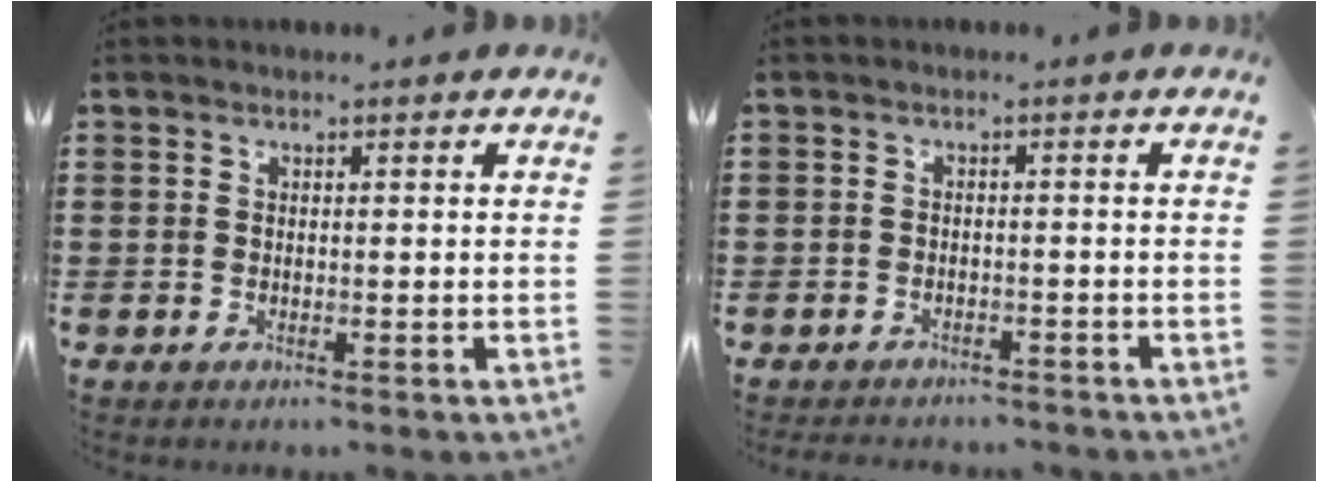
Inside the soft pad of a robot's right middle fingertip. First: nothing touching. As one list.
[{"total": 2.0, "force": [-1.9, 0.4, -0.2], "torque": [-0.002, 0.000, -0.044]}]